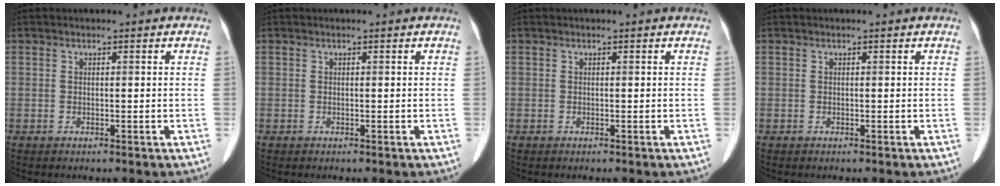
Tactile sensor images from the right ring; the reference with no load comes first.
{"total": 0.0}
{"total": 0.0}
{"total": 0.0}